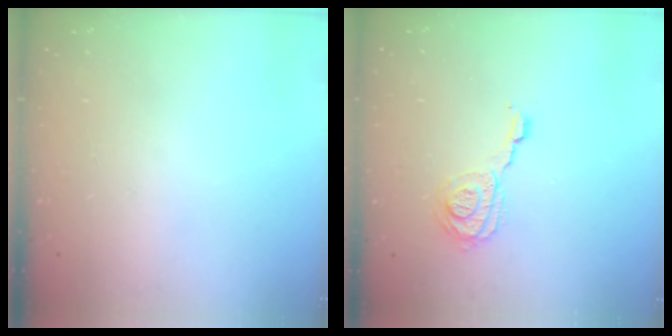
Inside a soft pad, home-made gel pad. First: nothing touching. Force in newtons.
{"total": 11.8, "press": 11.7, "slide": 1.4}